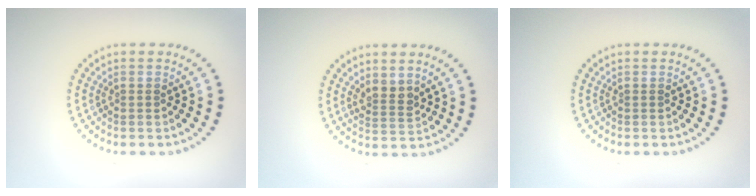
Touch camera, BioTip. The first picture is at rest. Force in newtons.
{"total": 2.0, "press": 1.7, "slide": 1.1}
{"total": 0.0}